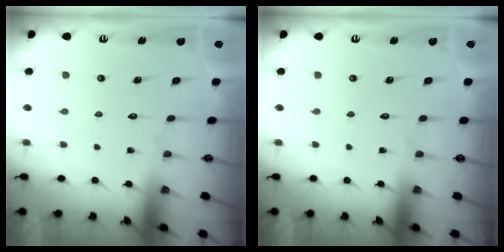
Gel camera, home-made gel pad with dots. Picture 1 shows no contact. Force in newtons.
{"total": 0.0}